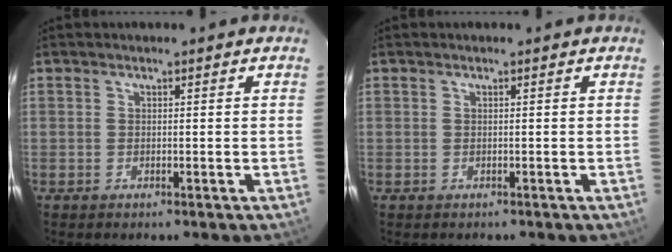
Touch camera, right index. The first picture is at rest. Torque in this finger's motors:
{"motor_torque": [0.13, -0.09, 0.00, 0.00]}